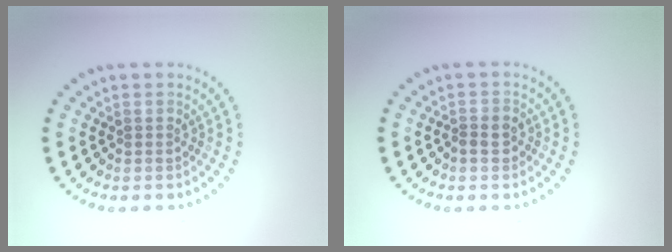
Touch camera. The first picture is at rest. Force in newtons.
{"total": 1.5, "press": 1.5, "slide": 0.4}